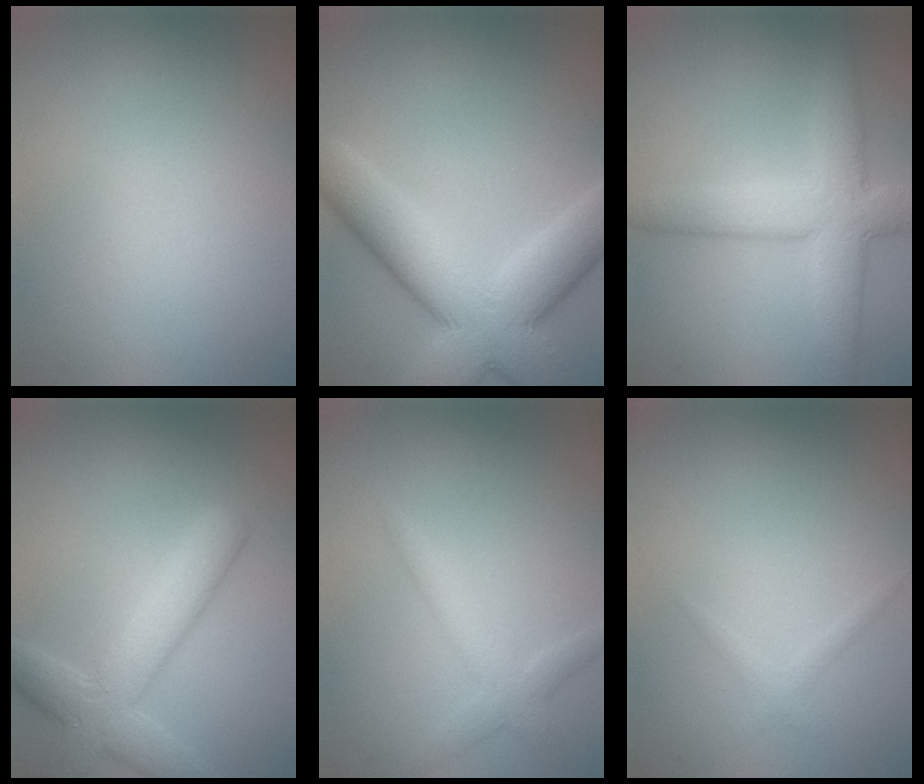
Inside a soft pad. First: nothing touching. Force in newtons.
{"total": 10.8, "press": 10.8, "slide": 0.7}
{"total": 6.6, "press": 6.5, "slide": 0.3}
{"total": 5.7, "press": 5.6, "slide": 0.2}
{"total": 2.6, "press": 2.6, "slide": 0.1}
{"total": 0.9, "press": 0.9, "slide": 0.1}